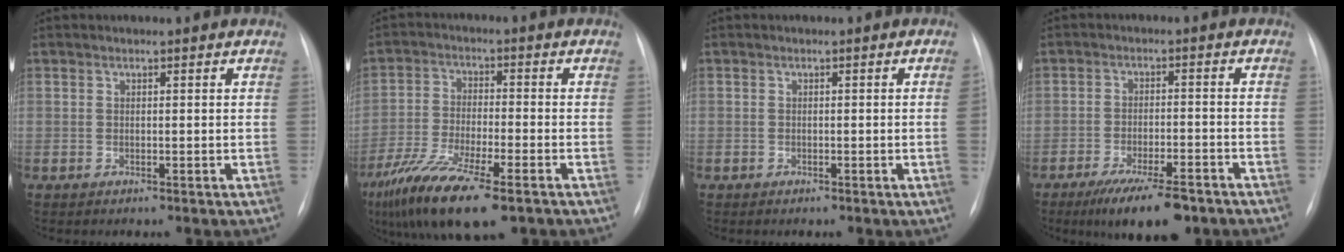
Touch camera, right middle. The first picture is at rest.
{"total": 13.3, "force": [-8.5, 2.6, 9.9], "torque": [-0.193, -0.031, -0.149]}
{"total": 1.0, "force": [-0.2, -0.3, 0.9], "torque": [-0.011, 0.004, -0.001]}
{"total": 10.1, "force": [-7.2, 2.8, 6.5], "torque": [-0.103, -0.012, -0.113]}